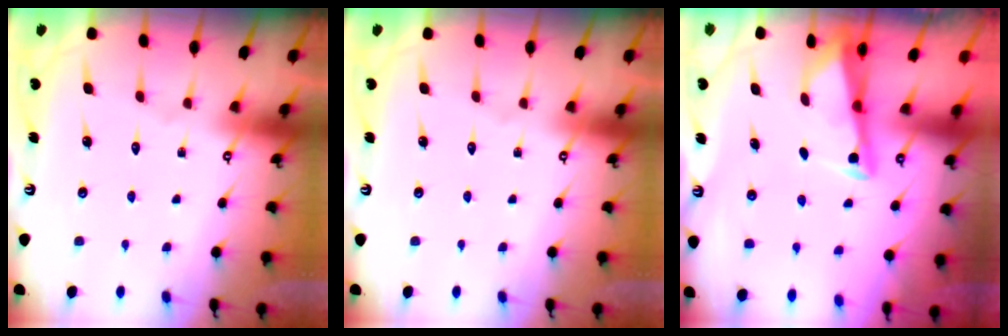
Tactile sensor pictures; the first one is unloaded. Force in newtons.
{"total": 0.0}
{"total": 2.8, "press": 2.8, "slide": 0.3}